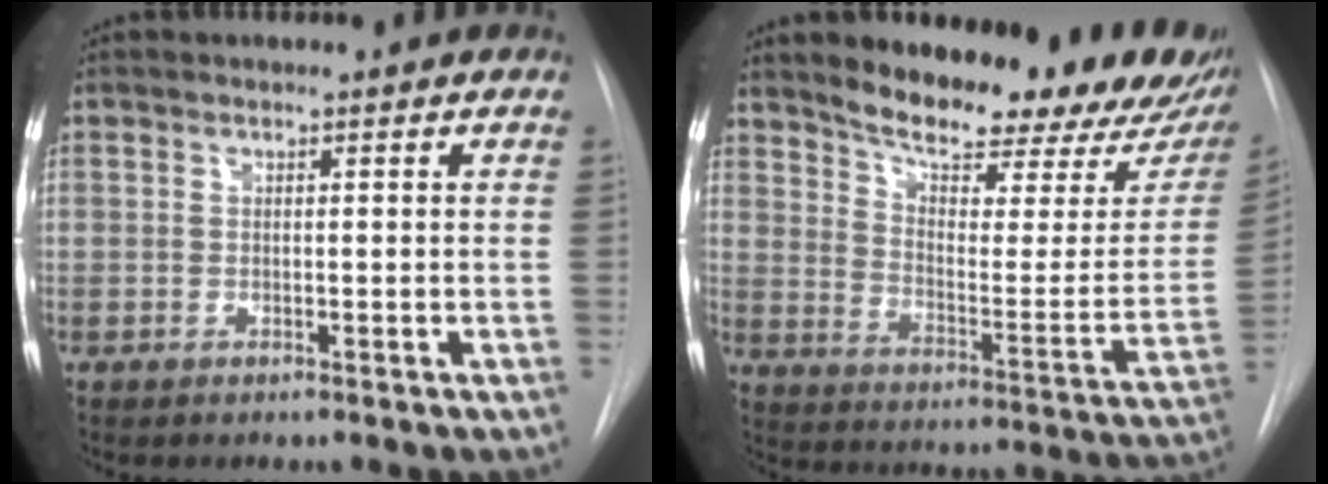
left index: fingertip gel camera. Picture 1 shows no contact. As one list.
[{"total": 22.2, "force": [18.2, 5.6, 11.4], "torque": [-0.159, -0.048, 0.237]}]